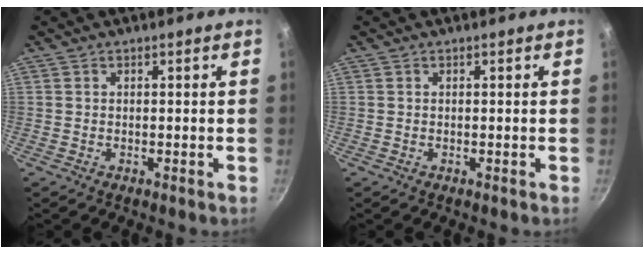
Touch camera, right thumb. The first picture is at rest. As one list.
[{"total": 0.0}]